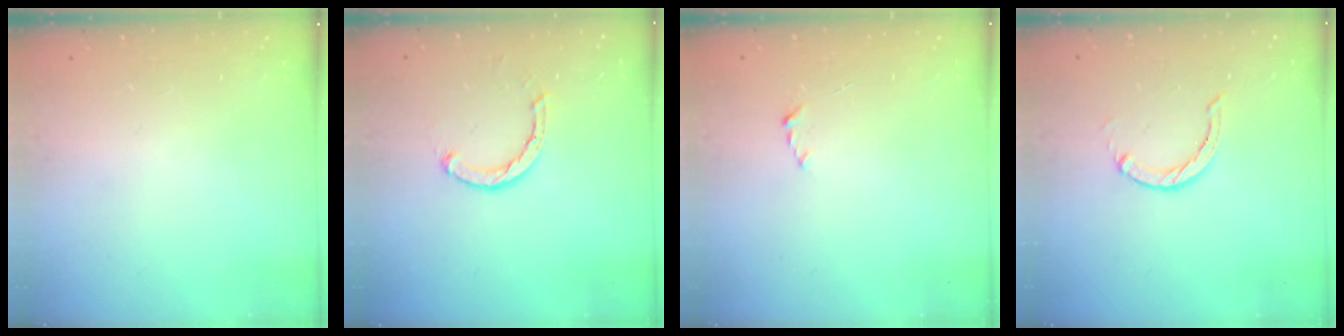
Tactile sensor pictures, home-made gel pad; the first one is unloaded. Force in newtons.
{"total": 2.1, "press": 2.1, "slide": 0.1}
{"total": 2.2, "press": 2.1, "slide": 0.3}
{"total": 0.0}